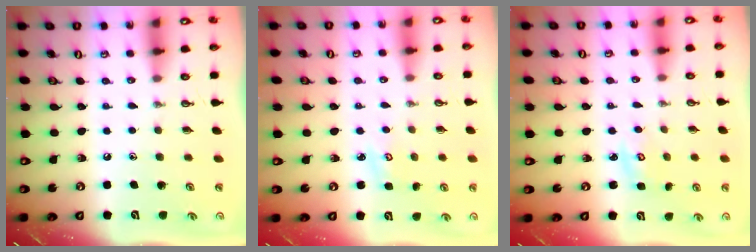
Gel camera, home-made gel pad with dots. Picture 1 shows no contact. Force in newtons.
{"total": 2.5, "press": 2.5, "slide": 0.4}
{"total": 2.7, "press": 2.7, "slide": 0.3}